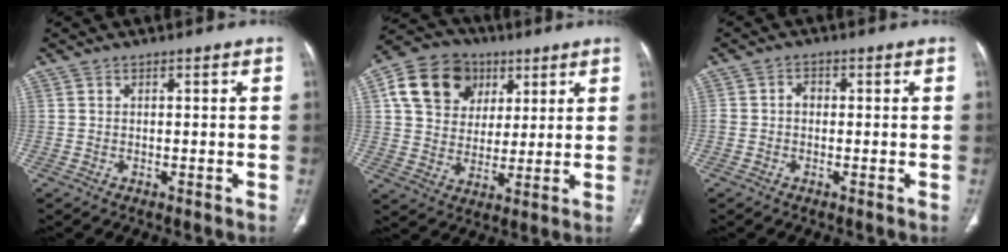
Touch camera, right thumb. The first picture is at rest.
{"total": 14.9, "force": [5.5, 12.1, 6.8], "torque": [-0.101, 0.003, 0.094]}
{"total": 2.0, "force": [-0.2, 1.5, 1.2], "torque": [-0.013, 0.009, -0.006]}